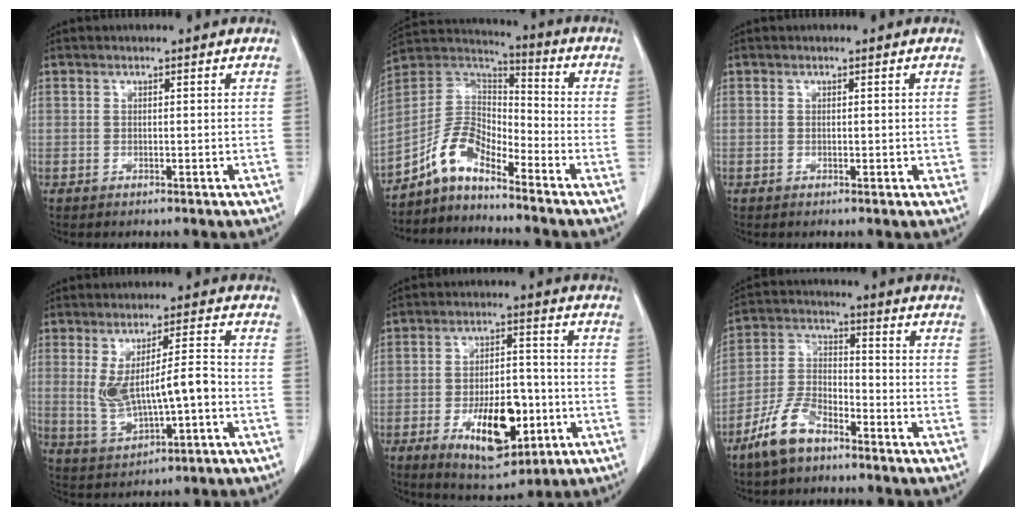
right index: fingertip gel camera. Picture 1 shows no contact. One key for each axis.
{"total": 8.3, "fx": -6.6, "fy": 3.1, "fz": 4.0, "tx": -0.090, "ty": 0.036, "tz": -0.130}
{"total": 1.2, "fx": 0.0, "fy": 0.8, "fz": 0.9, "tx": -0.005, "ty": 0.002, "tz": 0.003}
{"total": 9.1, "fx": -0.5, "fy": 2.4, "fz": 8.7, "tx": -0.164, "ty": 0.010, "tz": 0.007}
{"total": 13.2, "fx": -4.5, "fy": 5.8, "fz": 11.0, "tx": -0.178, "ty": 0.006, "tz": -0.062}
{"total": 9.0, "fx": -6.4, "fy": 3.7, "fz": 5.0, "tx": -0.118, "ty": -0.003, "tz": -0.131}